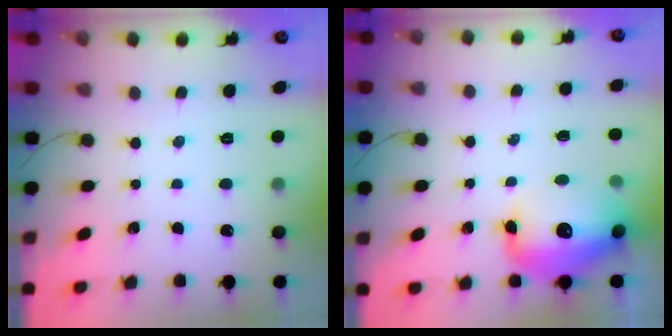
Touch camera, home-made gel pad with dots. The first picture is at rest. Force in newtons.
{"total": 16.3, "press": 15.6, "slide": 4.5}